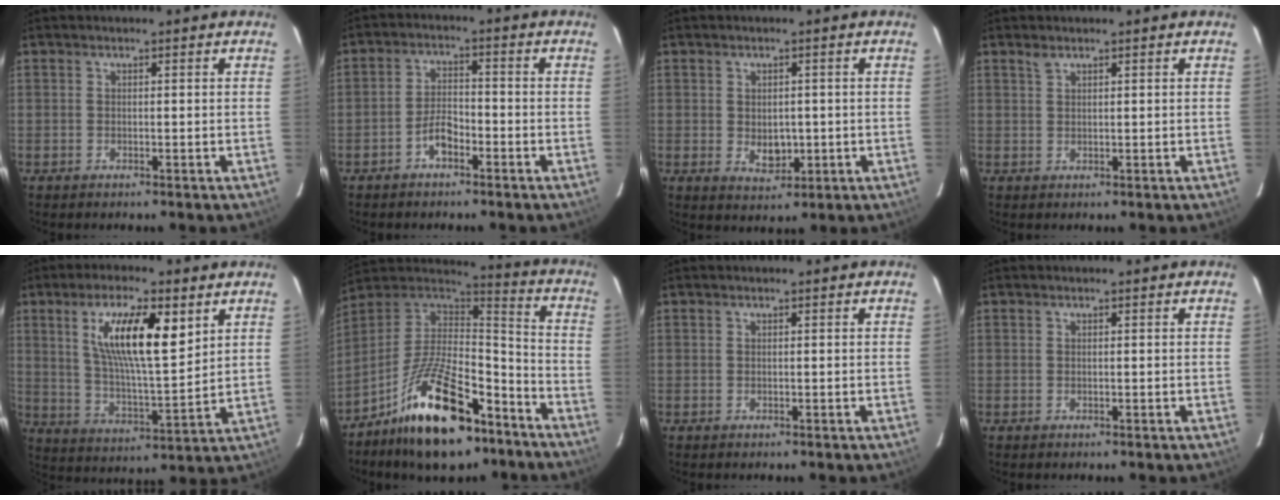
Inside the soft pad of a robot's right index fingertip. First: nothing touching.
{"total": 4.3, "force": [-2.8, 2.0, 2.6], "torque": [-0.059, 0.012, -0.051]}
{"total": 4.5, "force": [-0.5, 3.3, 2.9], "torque": [-0.046, -0.005, -0.002]}
{"total": 1.1, "force": [0.9, 0.4, 0.5], "torque": [-0.007, 0.003, 0.018]}
{"total": 14.8, "force": [6.3, 4.0, 12.7], "torque": [-0.225, 0.006, 0.114]}
{"total": 22.1, "force": [-13.2, 9.3, 15.2], "torque": [-0.279, 0.004, -0.215]}
{"total": 0.0}
{"total": 0.0}